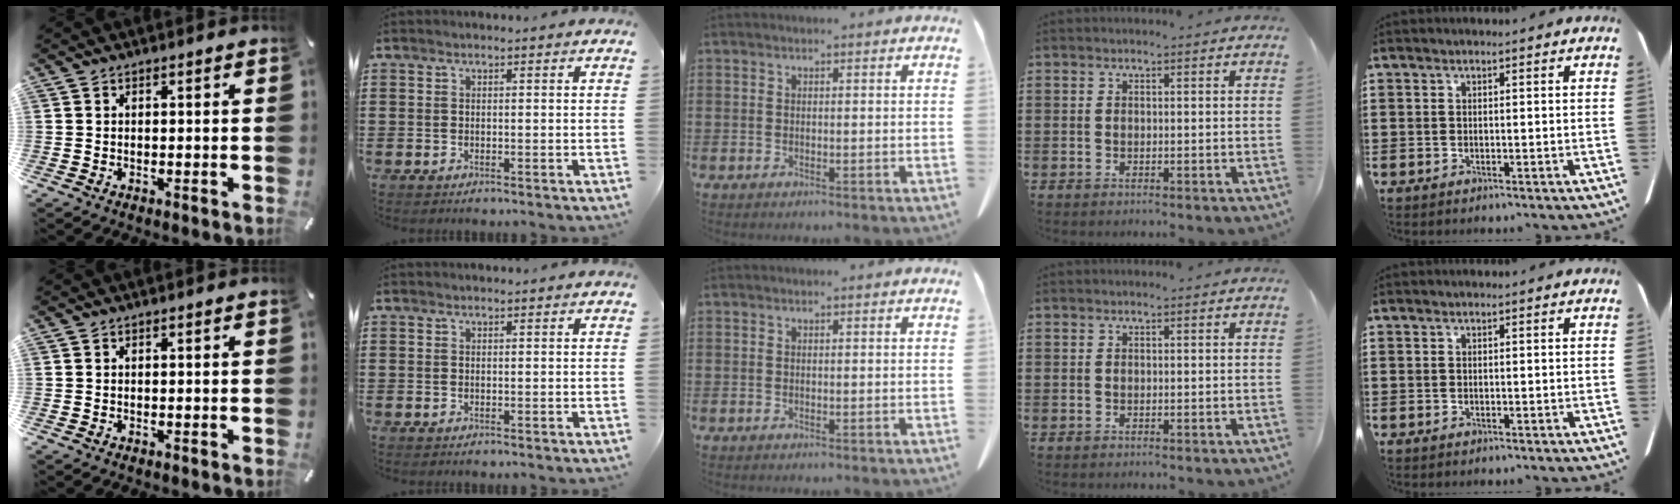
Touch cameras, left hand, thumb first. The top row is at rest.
{}